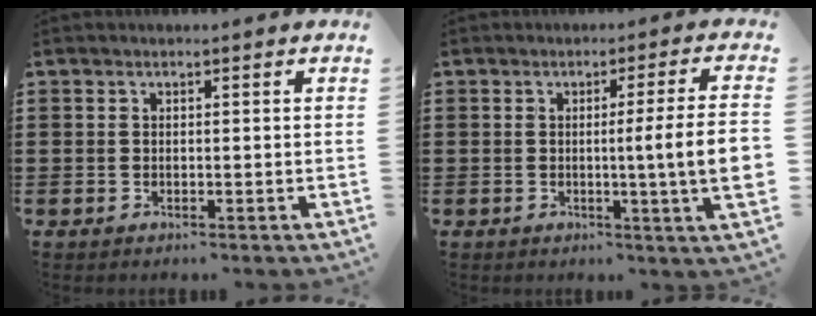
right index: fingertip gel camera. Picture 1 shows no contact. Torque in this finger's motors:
{"motor_torque": [1.50, -0.58, 0.30, 0.19]}